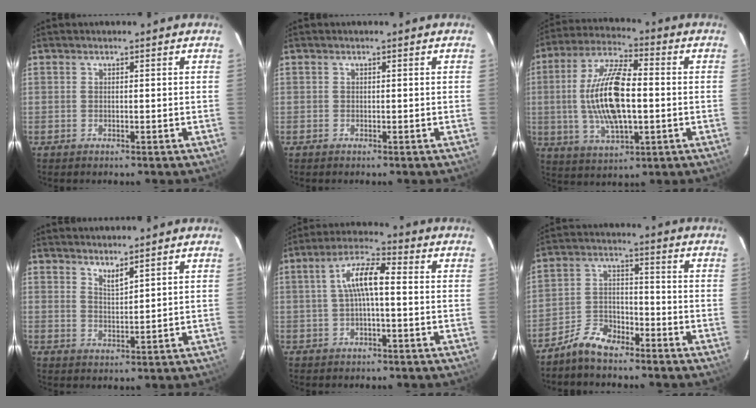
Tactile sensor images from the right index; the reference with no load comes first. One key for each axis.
{"total": 0.0}
{"total": 16.1, "fx": -0.8, "fy": 6.0, "fz": 14.9, "tx": -0.300, "ty": 0.006, "tz": -0.012}
{"total": 2.8, "fx": 2.4, "fy": 0.2, "fz": 1.3, "tx": -0.022, "ty": -0.002, "tz": 0.041}
{"total": 7.3, "fx": 0.0, "fy": 2.0, "fz": 7.1, "tx": -0.141, "ty": 0.020, "tz": 0.002}
{"total": 7.3, "fx": -6.1, "fy": 2.8, "fz": 2.8, "tx": -0.068, "ty": 0.018, "tz": -0.117}